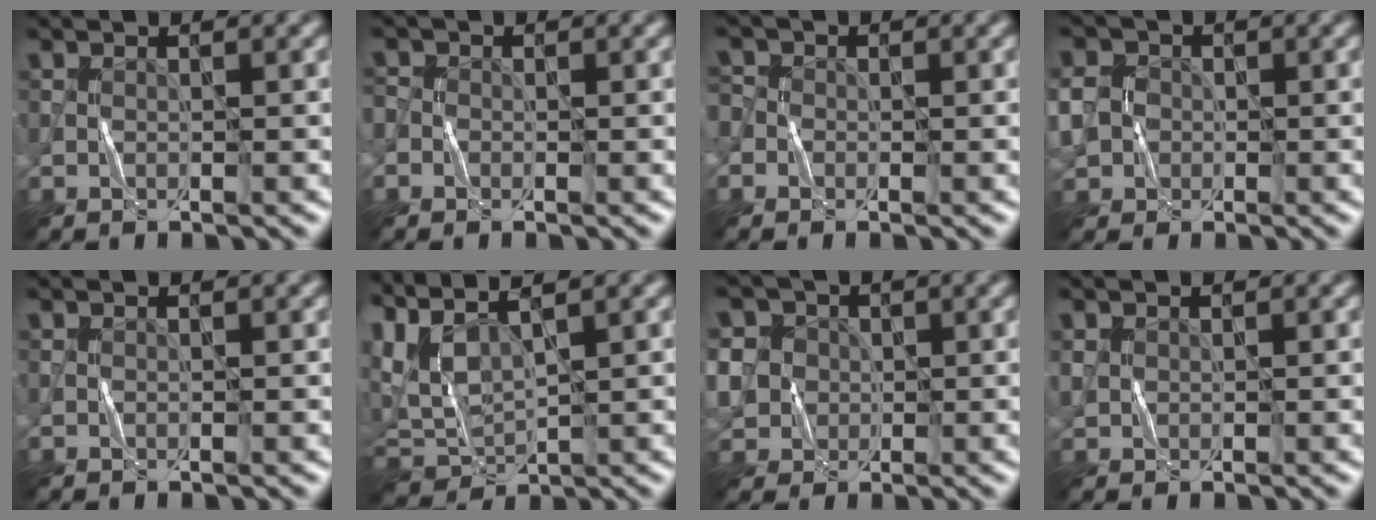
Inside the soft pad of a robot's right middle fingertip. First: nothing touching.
{"total": 0.9, "force": [-0.3, 0.9, 0.1], "torque": [-0.002, 0.000, -0.014]}
{"total": 1.9, "force": [-0.2, 1.8, 0.6], "torque": [-0.008, 0.012, -0.022]}
{"total": 5.3, "force": [-0.6, 4.8, 2.1], "torque": [-0.052, 0.014, -0.032]}
{"total": 0.0}
{"total": 4.2, "force": [2.2, 1.7, 3.2], "torque": [-0.078, 0.005, 0.048]}
{"total": 7.5, "force": [0.5, 6.9, 2.9], "torque": [-0.069, 0.032, -0.012]}
{"total": 0.9, "force": [0.3, 0.9, 0.2], "torque": [-0.005, 0.000, 0.009]}